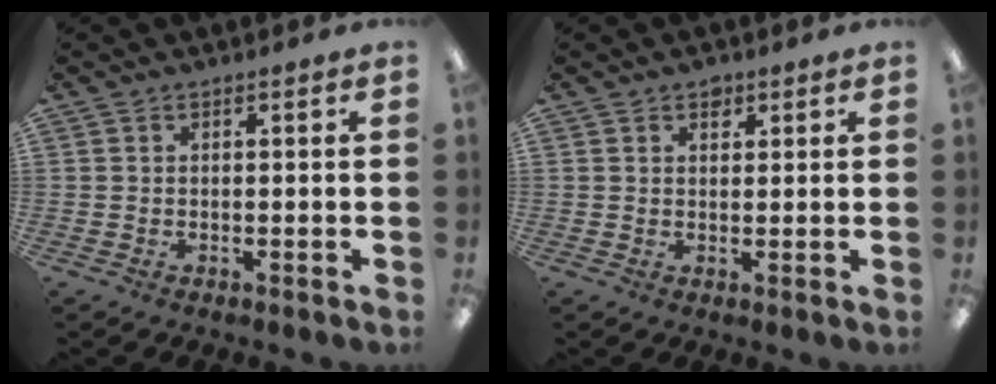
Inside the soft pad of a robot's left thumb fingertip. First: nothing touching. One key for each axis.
{"total": 2.1, "fx": 1.5, "fy": 1.2, "fz": 0.8, "tx": 0.000, "ty": -0.006, "tz": 0.024}